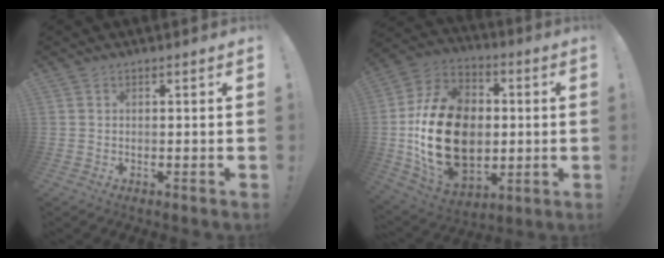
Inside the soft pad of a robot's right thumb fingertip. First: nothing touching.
{"total": 26.3, "force": [-1.4, 18.8, 18.2], "torque": [-0.352, 0.017, -0.002]}